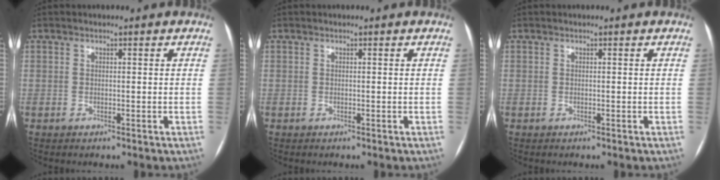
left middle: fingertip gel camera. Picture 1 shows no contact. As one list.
[{"total": 0.0}, {"total": 0.0}]